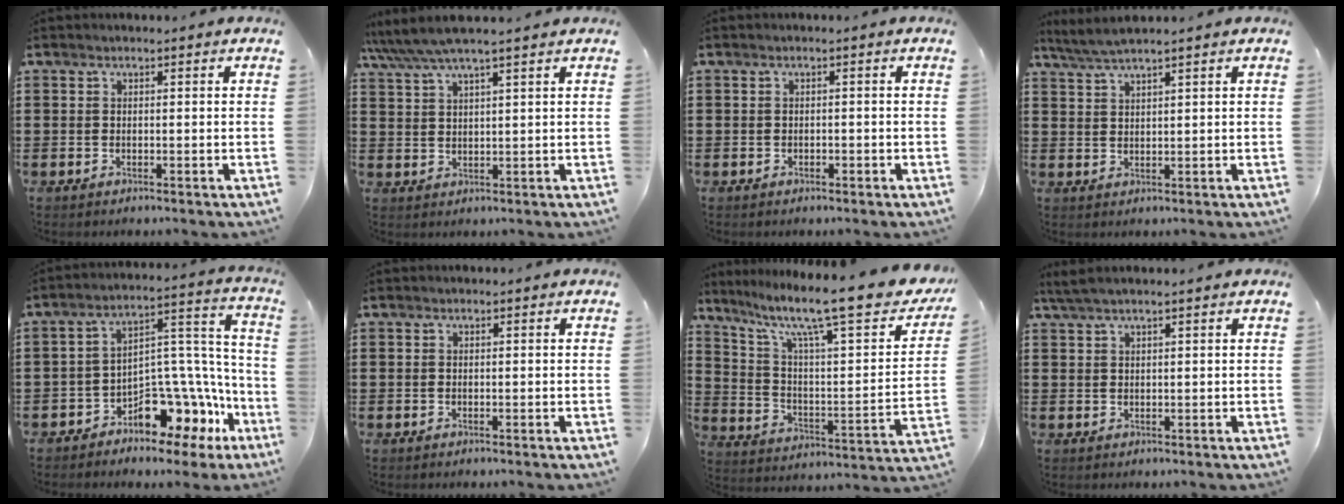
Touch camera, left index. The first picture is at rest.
{"total": 4.7, "force": [3.9, 0.5, 2.6], "torque": [-0.061, -0.007, 0.068]}
{"total": 0.6, "force": [-0.5, 0.3, 0.2], "torque": [-0.008, -0.002, -0.009]}
{"total": 3.2, "force": [2.7, -0.2, 1.6], "torque": [-0.038, -0.004, 0.050]}
{"total": 9.4, "force": [-7.3, 4.1, 4.1], "torque": [-0.067, 0.007, -0.135]}
{"total": 0.0}
{"total": 13.3, "force": [10.1, 1.6, 8.6], "torque": [-0.168, -0.071, 0.156]}
{"total": 2.0, "force": [1.5, 0.1, 1.3], "torque": [-0.026, 0.000, 0.028]}